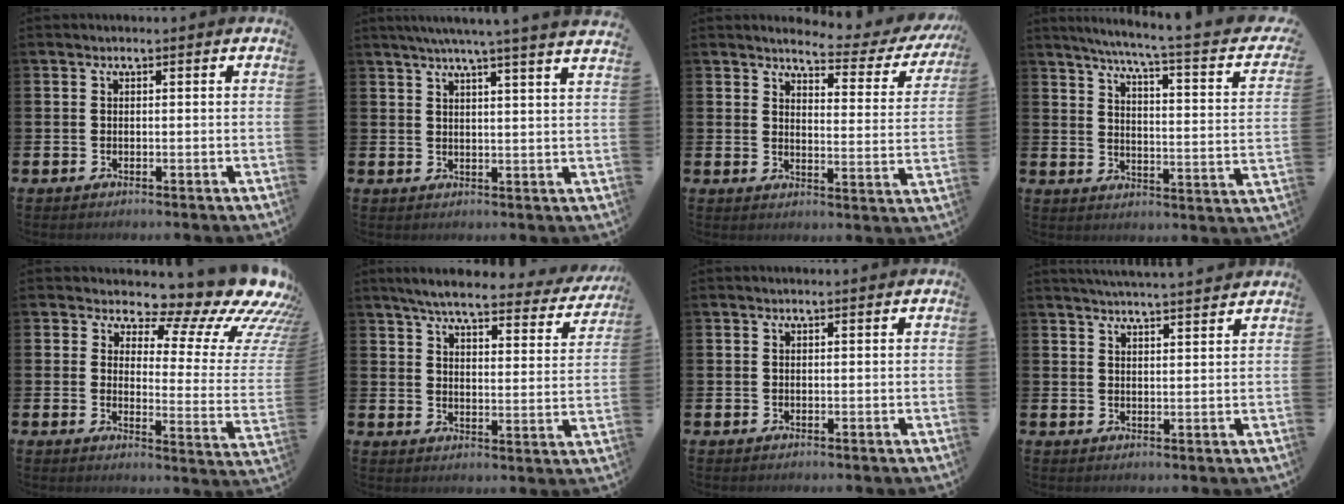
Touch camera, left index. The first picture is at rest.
{"total": 5.3, "force": [4.8, -1.2, 1.9], "torque": [-0.045, -0.023, 0.082]}
{"total": 3.6, "force": [3.2, 0.8, 1.4], "torque": [-0.038, -0.030, 0.044]}
{"total": 5.4, "force": [4.2, -0.2, 3.4], "torque": [-0.070, -0.042, 0.058]}
{"total": 8.5, "force": [7.0, 3.4, 3.3], "torque": [-0.039, -0.078, 0.105]}
{"total": 6.0, "force": [5.3, 0.8, 2.6], "torque": [-0.063, -0.032, 0.085]}
{"total": 0.0}
{"total": 3.8, "force": [3.8, -0.6, 0.3], "torque": [-0.014, -0.019, 0.067]}